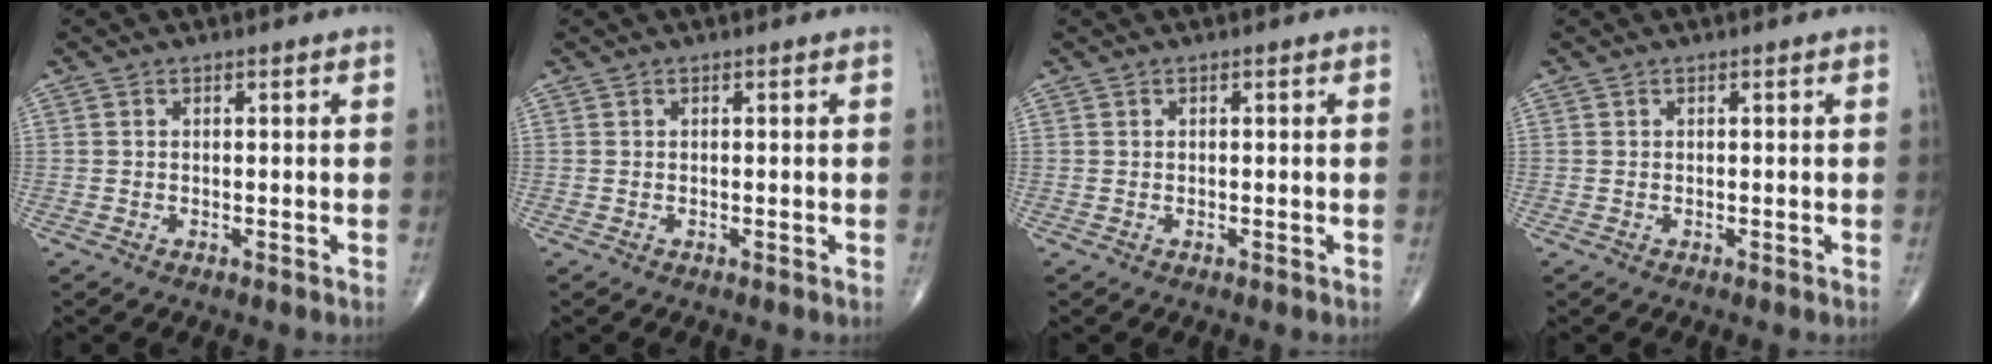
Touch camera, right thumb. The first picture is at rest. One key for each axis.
{"total": 0.0}
{"total": 0.0}
{"total": 0.0}